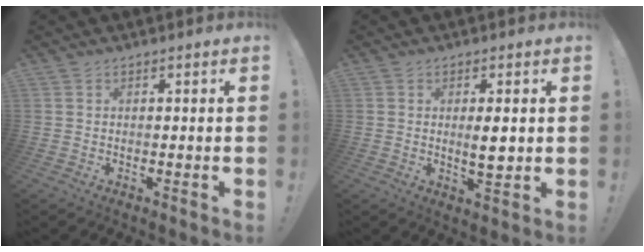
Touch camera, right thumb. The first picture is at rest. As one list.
[{"total": 5.0, "force": [0.6, 1.0, 4.8], "torque": [-0.064, -0.014, 0.006]}]